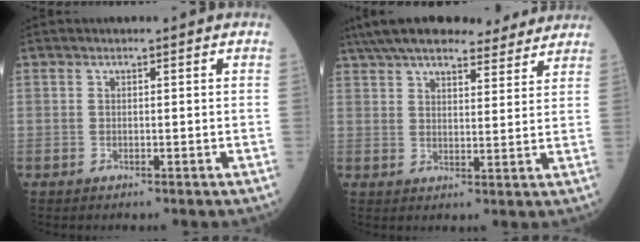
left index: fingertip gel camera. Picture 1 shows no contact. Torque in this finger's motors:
{"motor_torque": [0.35, -1.79, -0.27, 0.10]}